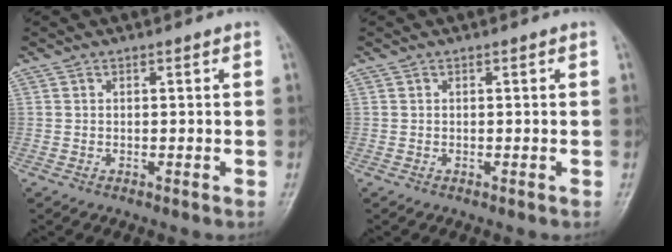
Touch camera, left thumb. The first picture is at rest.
{"total": 0.0}